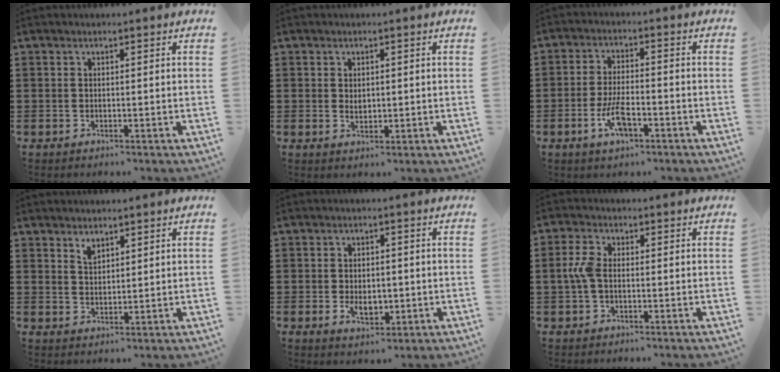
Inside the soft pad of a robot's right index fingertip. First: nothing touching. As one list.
[{"total": 1.5, "force": [0.2, 1.0, 1.1], "torque": [-0.023, 0.007, 0.003]}, {"total": 6.2, "force": [-2.6, 2.4, 5.1], "torque": [-0.117, -0.003, -0.054]}, {"total": 2.2, "force": [1.8, 1.0, 0.7], "torque": [-0.019, 0.001, 0.034]}, {"total": 3.9, "force": [-0.8, 2.5, 2.9], "torque": [-0.048, 0.002, -0.015]}, {"total": 4.3, "force": [-0.3, 2.4, 3.5], "torque": [-0.097, -0.004, -0.014]}]